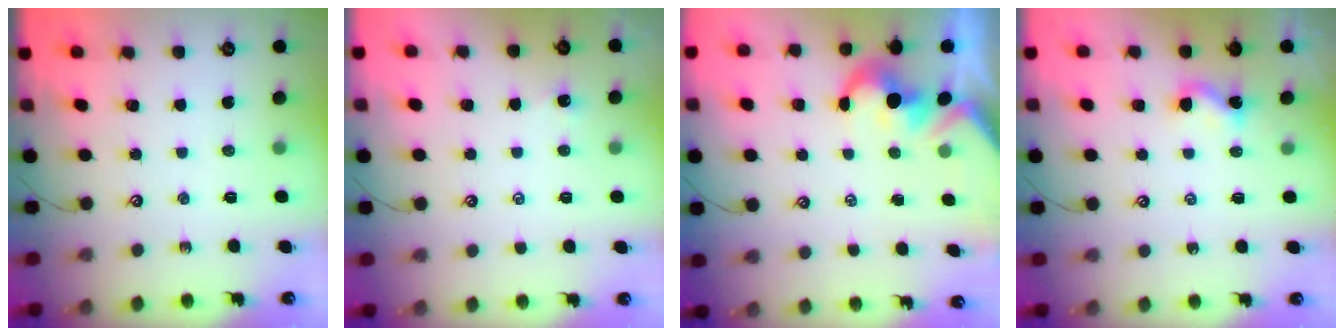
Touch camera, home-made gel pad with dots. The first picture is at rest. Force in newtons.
{"total": 2.6, "press": 2.6, "slide": 0.2}
{"total": 1.7, "press": 1.5, "slide": 0.8}
{"total": 2.7, "press": 2.7, "slide": 0.3}